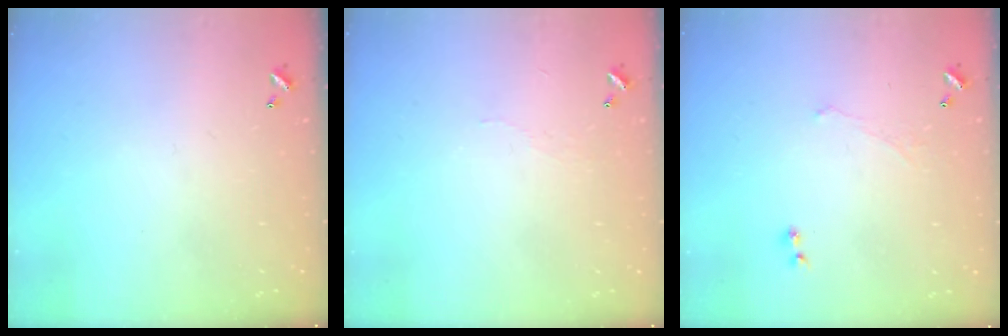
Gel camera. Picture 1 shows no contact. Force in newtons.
{"total": 2.0, "press": 1.9, "slide": 0.4}
{"total": 1.1, "press": 0.7, "slide": 0.9}